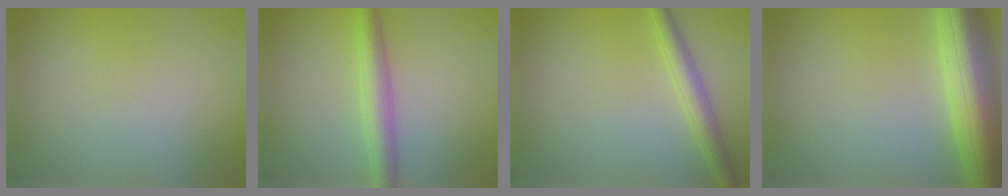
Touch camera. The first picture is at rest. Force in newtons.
{"total": 3.5, "press": 3.5, "slide": 0.1}
{"total": 2.8, "press": 2.8, "slide": 0.1}
{"total": 10.0, "press": 10.0, "slide": 0.3}